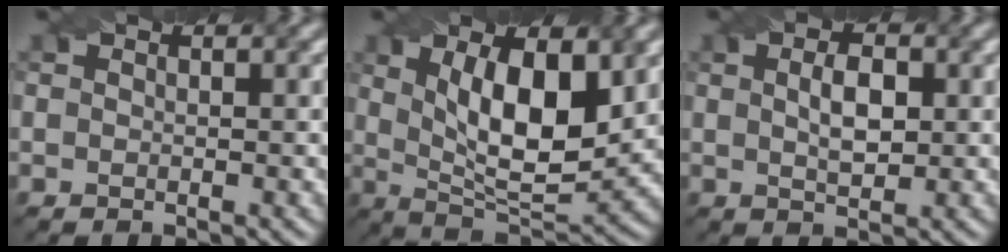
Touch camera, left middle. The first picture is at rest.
{"total": 9.7, "force": [2.3, 3.8, 8.6], "torque": [-0.144, -0.009, 0.042]}
{"total": 2.9, "force": [0.3, 1.4, 2.5], "torque": [-0.053, 0.003, 0.010]}